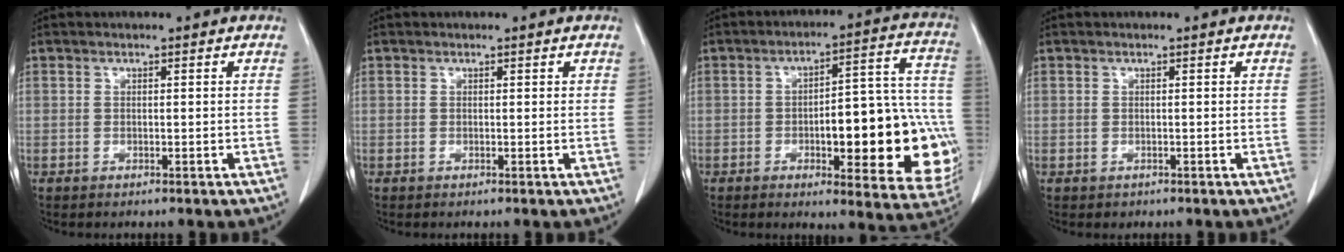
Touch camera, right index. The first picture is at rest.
{"total": 0.0}
{"total": 21.1, "force": [-4.6, 6.4, 19.6], "torque": [-0.168, 0.039, -0.040]}
{"total": 0.8, "force": [-0.2, 0.7, 0.0], "torque": [0.001, 0.006, -0.004]}